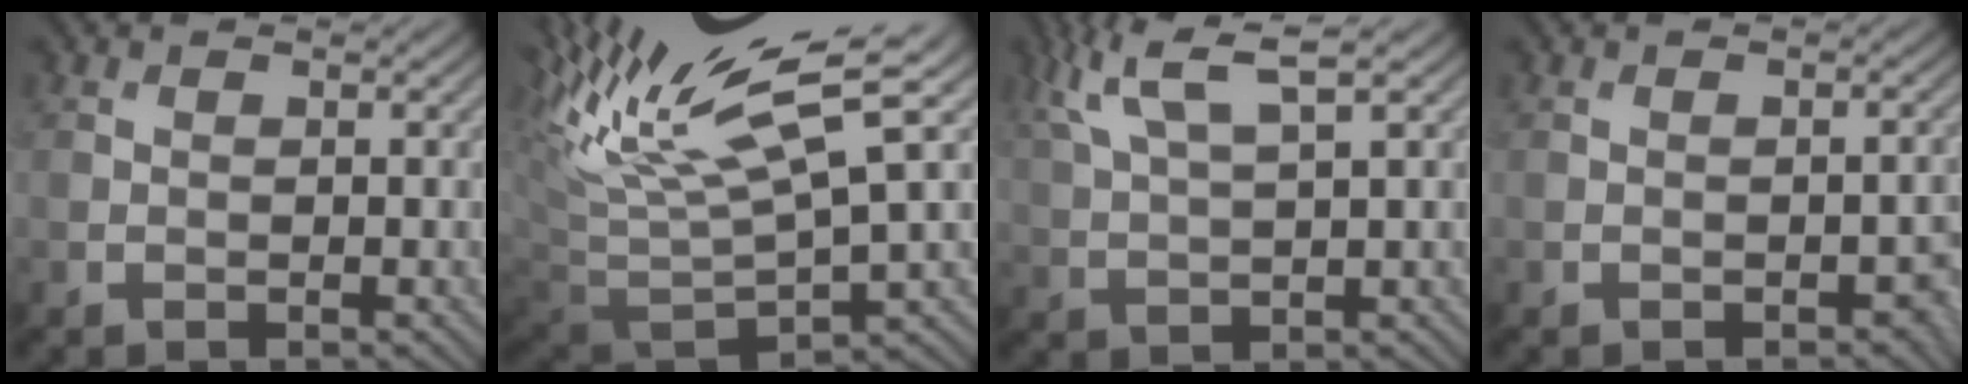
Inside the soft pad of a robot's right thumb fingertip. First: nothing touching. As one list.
[{"total": 14.7, "force": [8.0, 4.5, 11.4], "torque": [-0.264, 0.016, 0.148]}, {"total": 6.7, "force": [3.8, 1.4, 5.3], "torque": [-0.116, 0.019, 0.082]}, {"total": 1.5, "force": [-0.8, 0.7, 1.1], "torque": [-0.014, 0.000, -0.010]}]